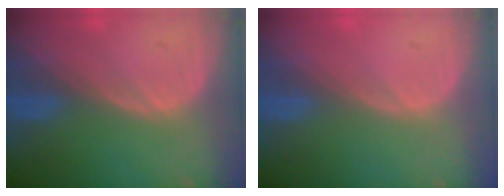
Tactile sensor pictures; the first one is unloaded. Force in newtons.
{"total": 0.0}